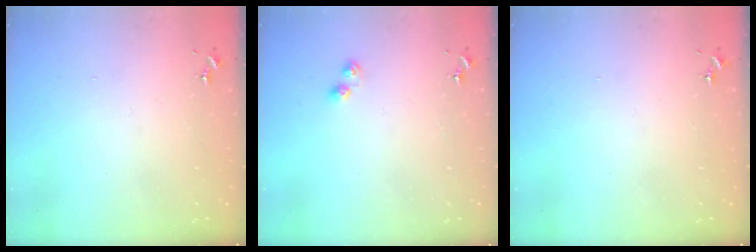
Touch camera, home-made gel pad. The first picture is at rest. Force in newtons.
{"total": 3.4, "press": 3.4, "slide": 0.4}
{"total": 0.0}